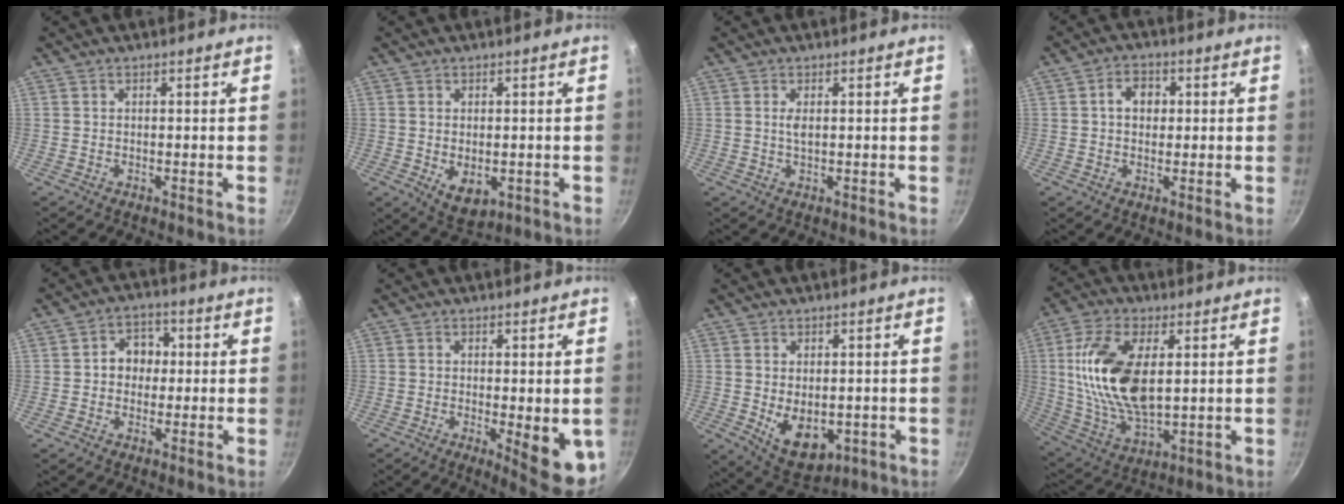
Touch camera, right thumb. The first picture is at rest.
{"total": 6.0, "force": [-0.8, 3.8, 4.6], "torque": [-0.067, -0.014, -0.003]}
{"total": 1.6, "force": [0.3, 0.6, 1.5], "torque": [-0.030, -0.001, 0.008]}
{"total": 4.9, "force": [0.8, 3.8, 3.1], "torque": [-0.027, 0.008, 0.007]}
{"total": 6.4, "force": [0.3, 5.4, 3.4], "torque": [-0.009, 0.013, -0.003]}
{"total": 9.9, "force": [-1.7, 2.9, 9.3], "torque": [-0.100, -0.009, -0.013]}
{"total": 9.2, "force": [-1.1, 5.9, 6.9], "torque": [-0.089, -0.015, 0.005]}
{"total": 18.1, "force": [3.2, 9.2, 15.2], "torque": [-0.289, -0.009, 0.067]}